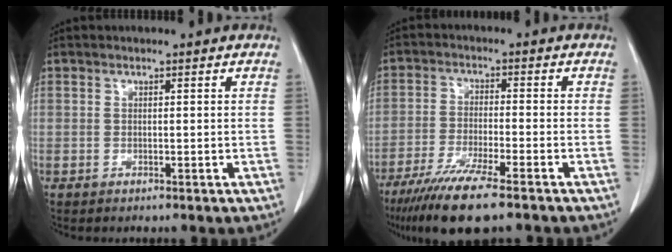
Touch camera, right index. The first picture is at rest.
{"total": 10.8, "force": [-7.9, 0.7, 7.4], "torque": [-0.127, -0.027, -0.129]}